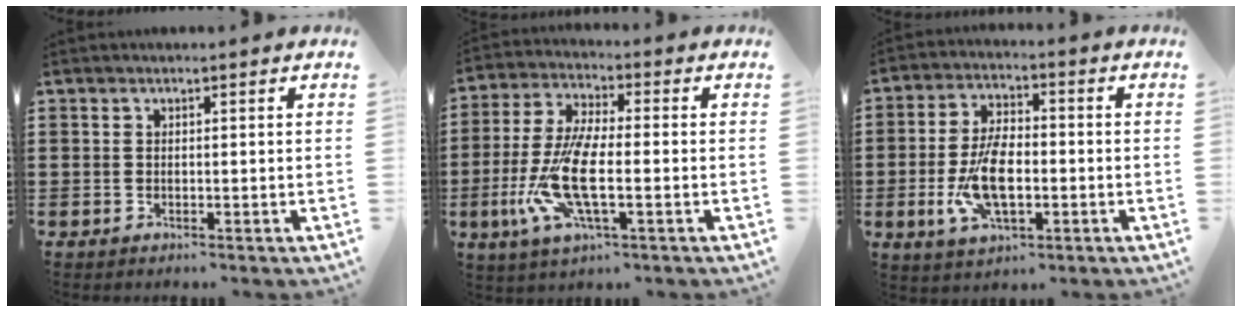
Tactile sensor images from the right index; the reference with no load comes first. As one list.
[{"total": 10.9, "force": [-2.8, 3.1, 10.0], "torque": [-0.228, -0.020, -0.055]}, {"total": 9.1, "force": [-1.9, 4.3, 7.8], "torque": [-0.174, -0.004, -0.037]}]